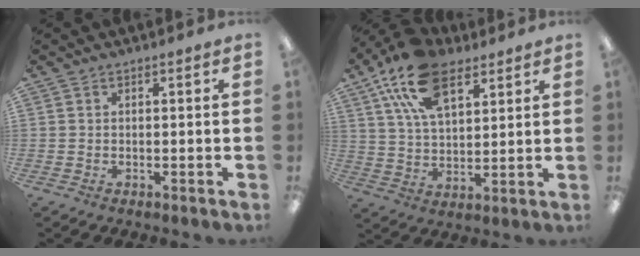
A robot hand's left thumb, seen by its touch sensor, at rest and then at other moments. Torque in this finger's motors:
{"motor_torque": [0.43, 0.50, 1.82, -0.95, 0.38]}